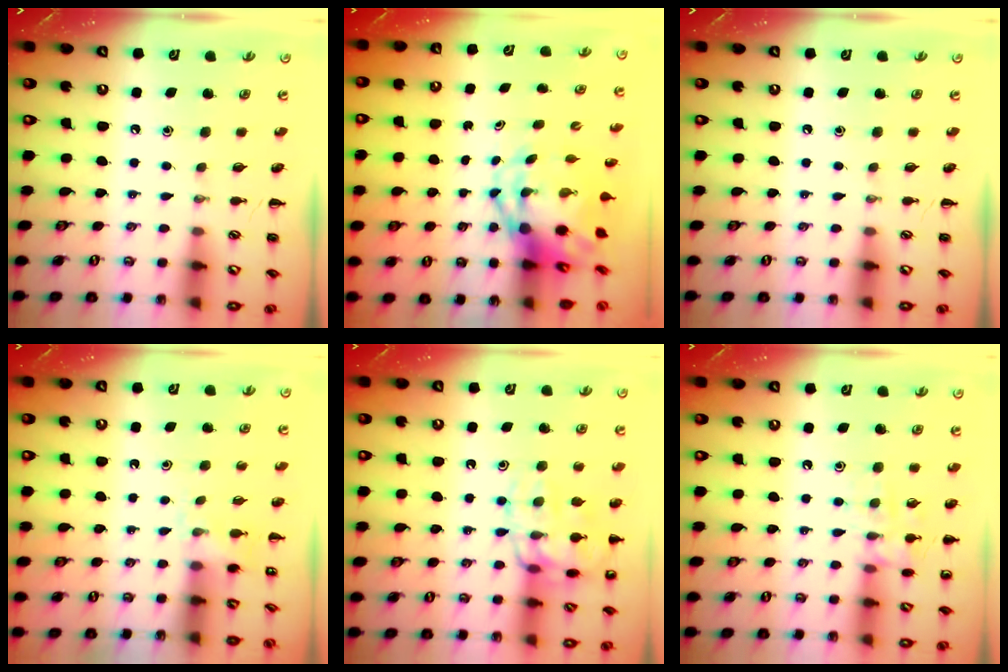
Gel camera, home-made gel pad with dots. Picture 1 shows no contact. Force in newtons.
{"total": 5.8, "press": 5.6, "slide": 1.5}
{"total": 0.0}
{"total": 3.3, "press": 3.2, "slide": 1.0}
{"total": 15.7, "press": 15.6, "slide": 1.4}
{"total": 9.9, "press": 9.9, "slide": 0.8}